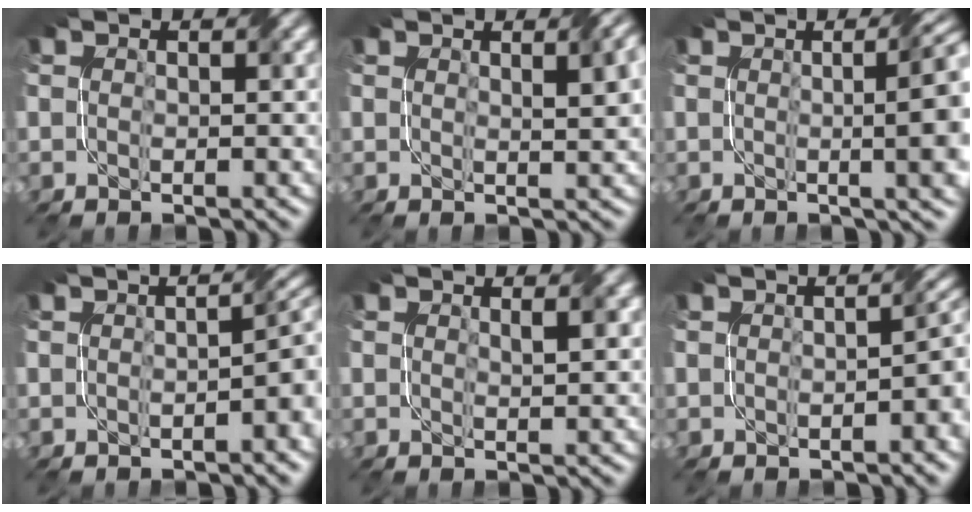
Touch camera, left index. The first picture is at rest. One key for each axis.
{"total": 3.6, "fx": 1.6, "fy": 1.1, "fz": 3.1, "tx": -0.031, "ty": 0.005, "tz": 0.023}
{"total": 10.5, "fx": 1.1, "fy": 4.1, "fz": 9.6, "tx": -0.059, "ty": 0.025, "tz": 0.000}
{"total": 4.0, "fx": -0.6, "fy": 1.2, "fz": 3.7, "tx": -0.032, "ty": 0.010, "tz": -0.003}
{"total": 1.1, "fx": 0.7, "fy": 0.2, "fz": 0.8, "tx": -0.009, "ty": 0.000, "tz": 0.013}
{"total": 3.0, "fx": -0.5, "fy": 0.9, "fz": 2.8, "tx": -0.029, "ty": 0.010, "tz": -0.004}